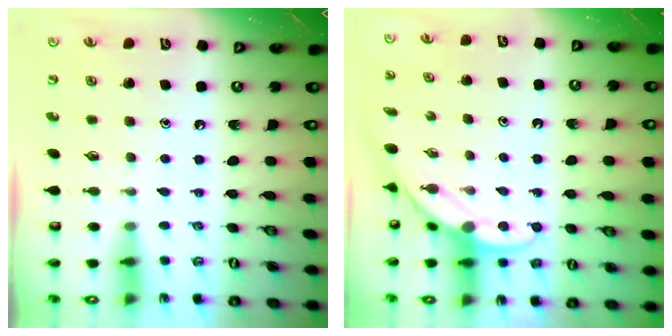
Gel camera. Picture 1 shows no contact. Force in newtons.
{"total": 5.9, "press": 5.9, "slide": 0.3}